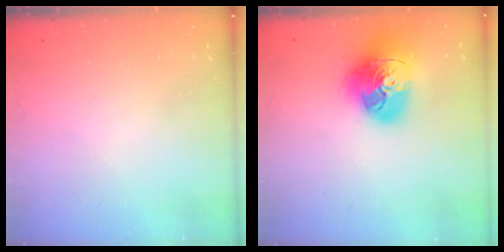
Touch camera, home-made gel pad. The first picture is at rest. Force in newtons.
{"total": 20.5, "press": 20.4, "slide": 2.4}